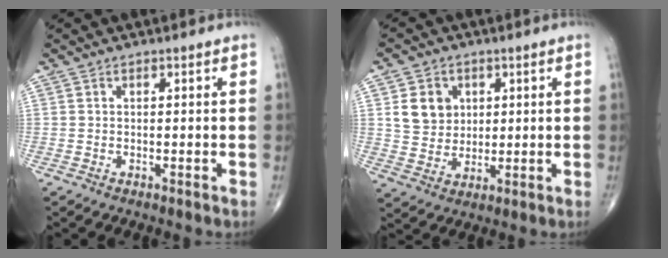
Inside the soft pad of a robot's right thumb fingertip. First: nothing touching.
{"total": 7.6, "force": [2.3, 6.5, 3.3], "torque": [-0.029, -0.011, 0.048]}